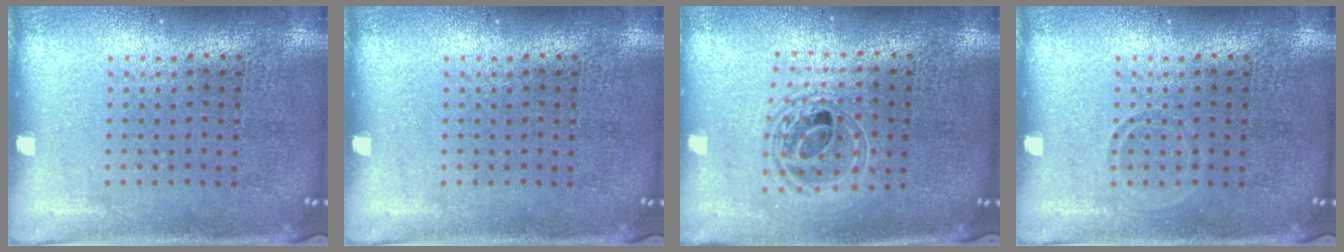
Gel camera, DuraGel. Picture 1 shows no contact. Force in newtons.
{"total": 0.0}
{"total": 1.7, "press": 1.4, "slide": 0.9}
{"total": 0.8, "press": 0.8, "slide": 0.3}